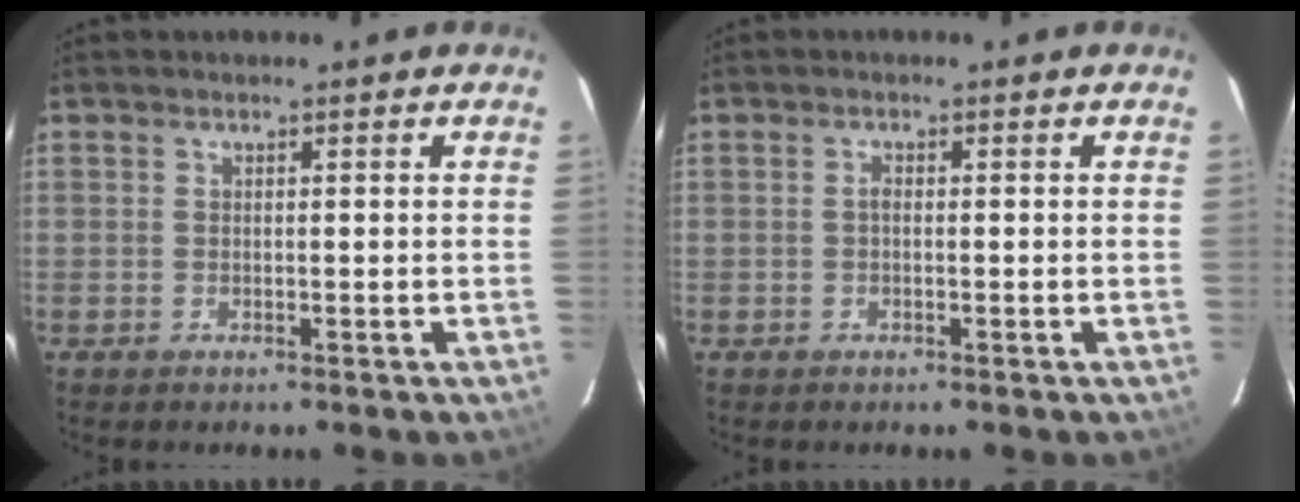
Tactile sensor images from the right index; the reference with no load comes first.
{"total": 0.7, "force": [-0.1, 0.4, 0.6], "torque": [-0.010, 0.005, -0.004]}